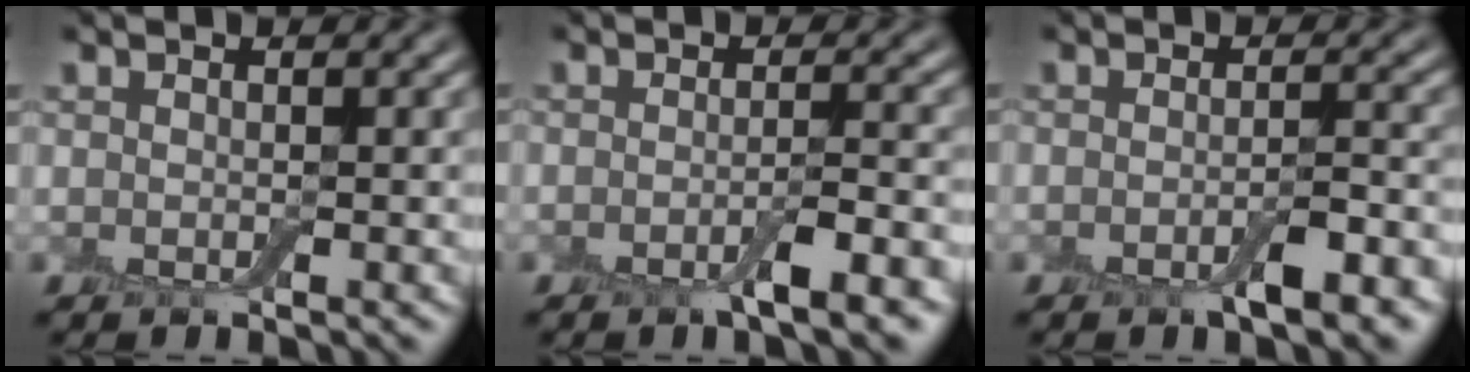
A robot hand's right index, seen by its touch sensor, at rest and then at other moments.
{"total": 2.8, "force": [-1.7, 0.3, 2.3], "torque": [-0.037, -0.001, -0.028]}
{"total": 2.9, "force": [-1.7, 0.6, 2.3], "torque": [-0.039, -0.005, -0.025]}